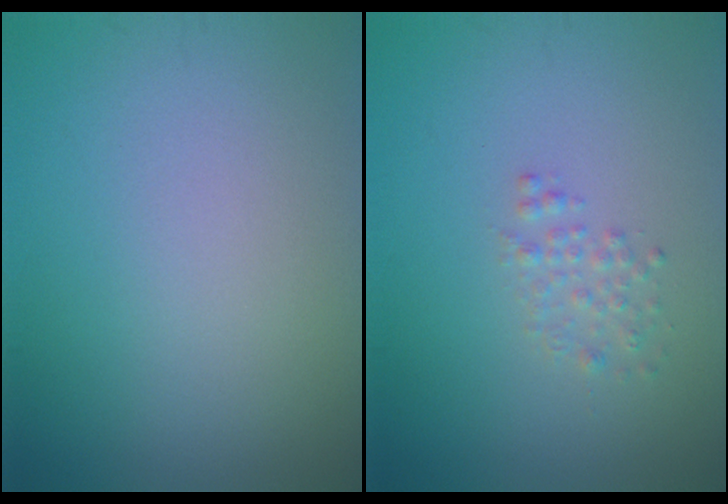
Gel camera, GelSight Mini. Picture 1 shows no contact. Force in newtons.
{"total": 1.3, "press": 1.3, "slide": 0.0}